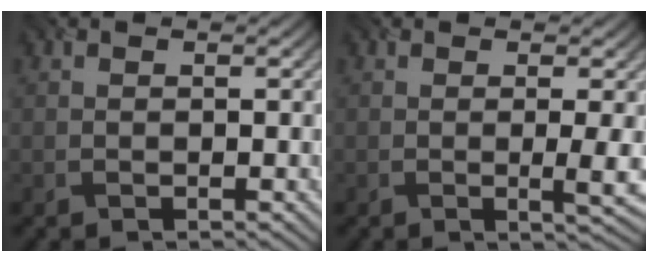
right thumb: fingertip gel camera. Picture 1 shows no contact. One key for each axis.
{"total": 2.7, "fx": 0.1, "fy": 0.3, "fz": 2.7, "tx": -0.052, "ty": -0.002, "tz": -0.001}